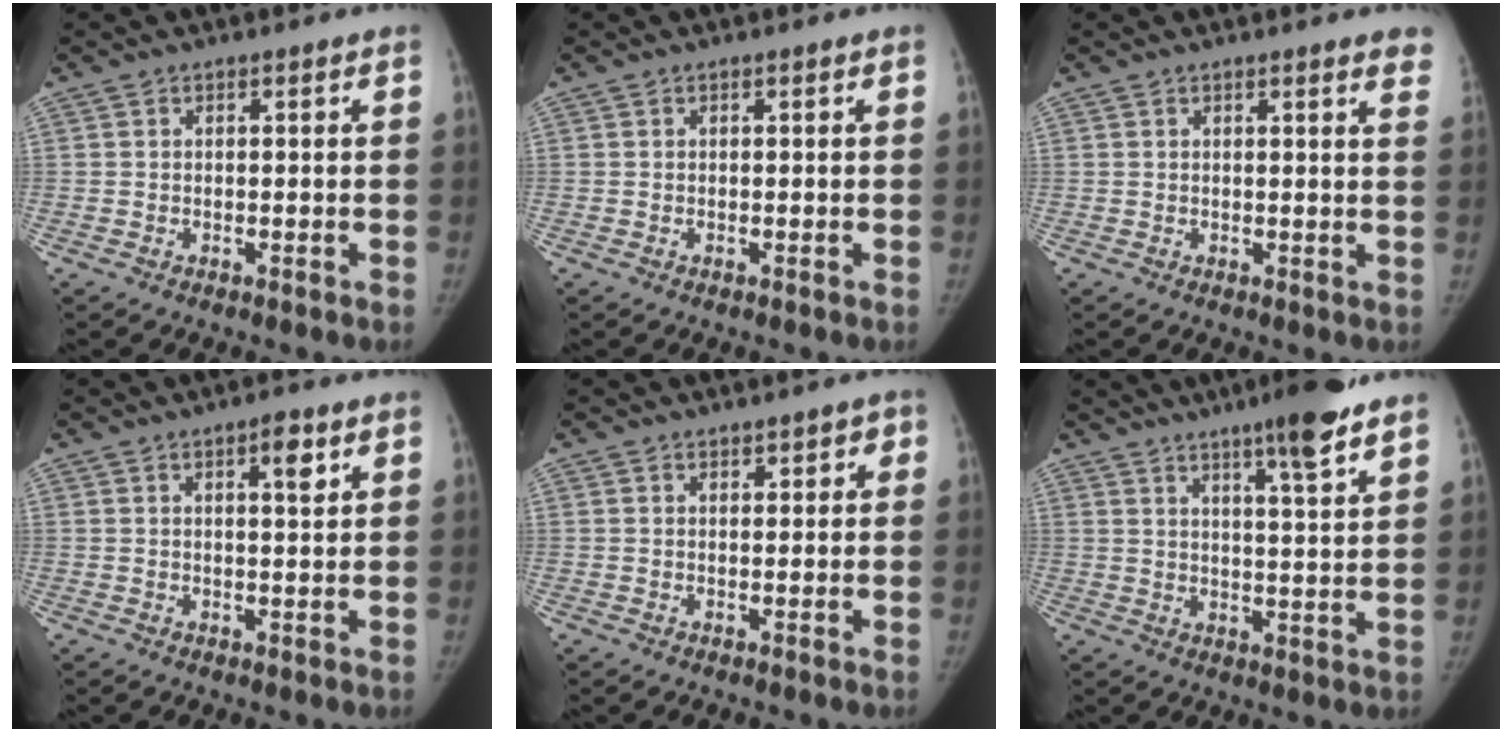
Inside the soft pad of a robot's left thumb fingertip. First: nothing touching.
{"total": 0.0}
{"total": 4.3, "force": [3.4, 0.7, 2.6], "torque": [-0.017, -0.009, 0.025]}
{"total": 3.7, "force": [1.8, 1.1, 3.1], "torque": [-0.037, -0.007, 0.025]}
{"total": 2.3, "force": [1.1, 1.4, 1.4], "torque": [0.001, -0.001, 0.013]}
{"total": 10.5, "force": [7.1, 1.1, 7.6], "torque": [-0.102, -0.035, 0.103]}